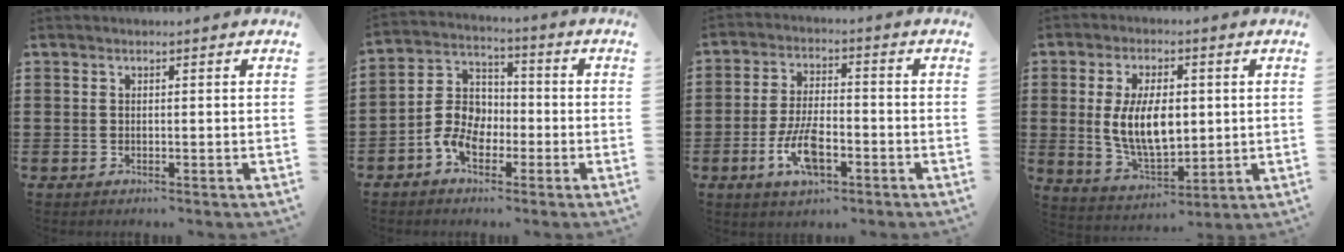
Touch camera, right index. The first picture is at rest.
{"total": 7.4, "force": [-3.0, 5.3, 4.2], "torque": [-0.117, 0.006, -0.064]}
{"total": 8.1, "force": [-3.3, 3.3, 6.7], "torque": [-0.149, -0.008, -0.061]}
{"total": 9.9, "force": [0.9, 5.3, 8.3], "torque": [-0.162, 0.000, 0.012]}